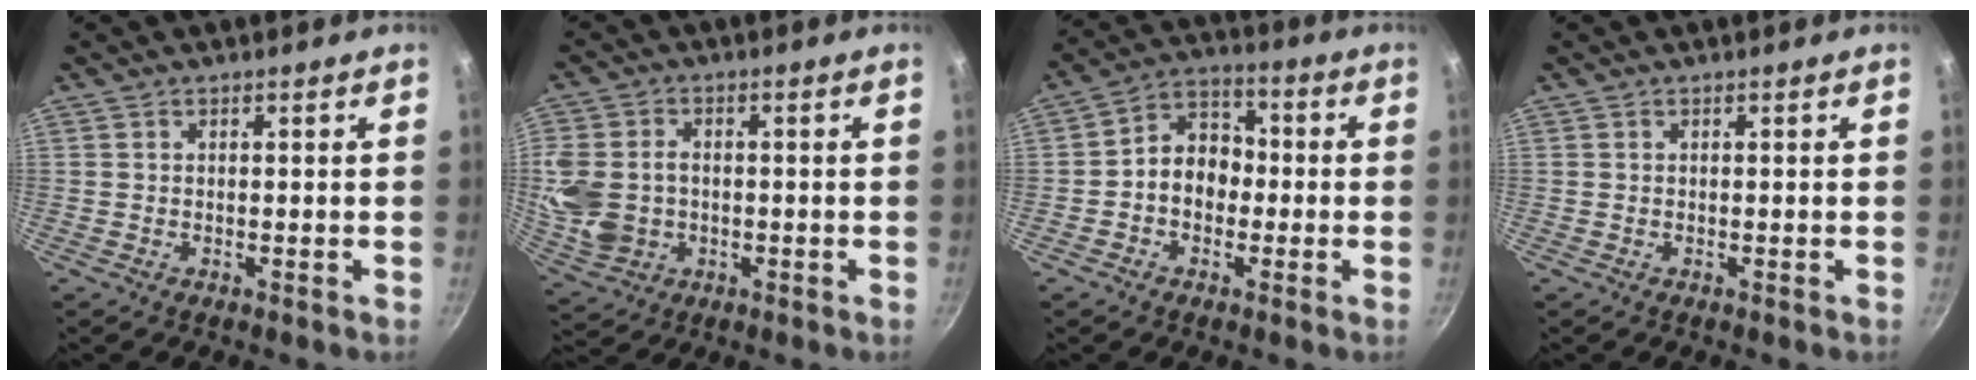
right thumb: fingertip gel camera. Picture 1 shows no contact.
{"total": 11.3, "force": [-0.8, 8.9, 6.9], "torque": [-0.133, 0.005, -0.007]}
{"total": 9.1, "force": [-0.9, 7.2, 5.5], "torque": [-0.040, 0.030, -0.028]}
{"total": 0.0}